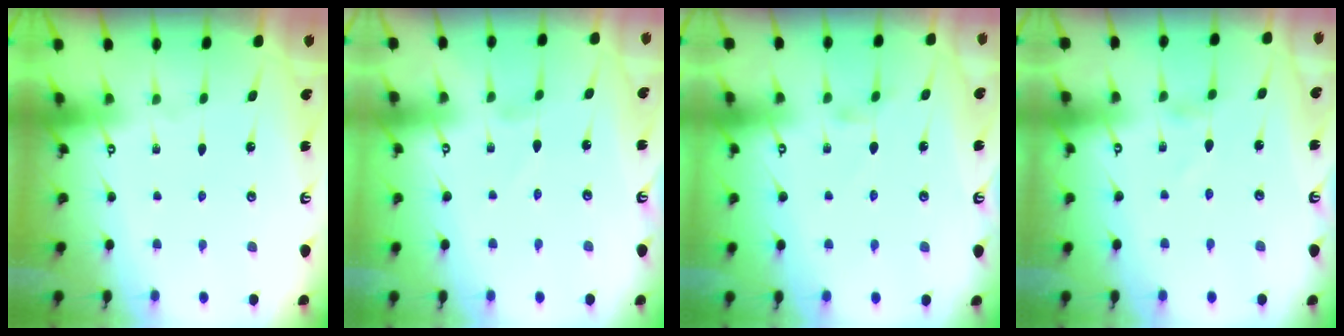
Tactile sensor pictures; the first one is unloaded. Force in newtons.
{"total": 1.2, "press": 1.2, "slide": 0.1}
{"total": 1.6, "press": 1.6, "slide": 0.3}
{"total": 0.0}